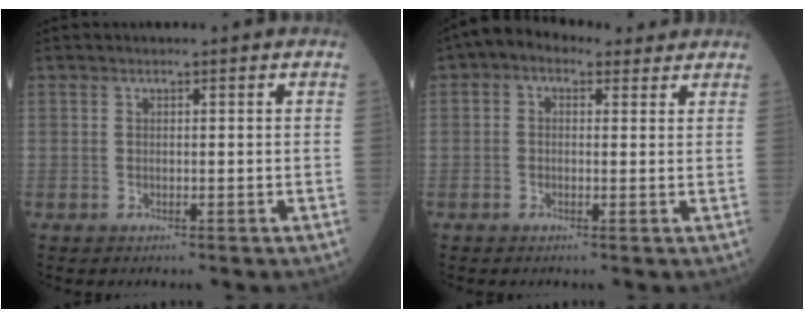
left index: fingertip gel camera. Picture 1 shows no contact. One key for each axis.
{"total": 5.7, "fx": 3.4, "fy": 3.5, "fz": 3.0, "tx": -0.047, "ty": 0.038, "tz": 0.050}